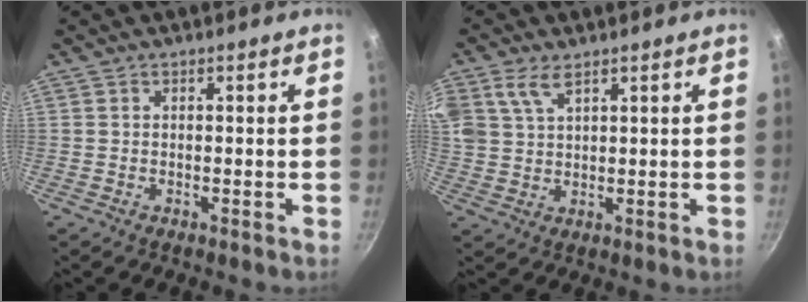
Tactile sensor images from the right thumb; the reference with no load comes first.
{"total": 7.2, "force": [4.1, 3.9, 4.5], "torque": [-0.085, 0.002, 0.084]}